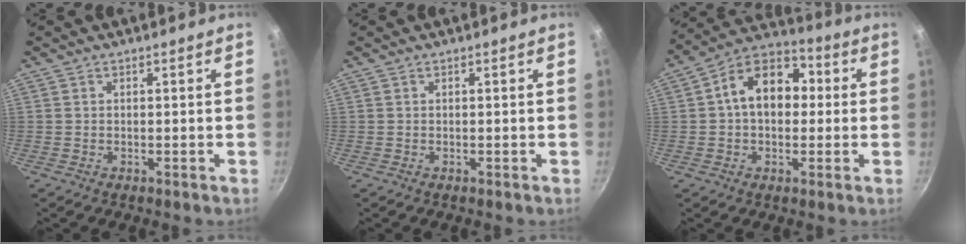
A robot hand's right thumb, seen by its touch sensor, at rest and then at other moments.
{"total": 0.0}
{"total": 14.0, "force": [1.4, 9.8, 9.8], "torque": [-0.111, 0.035, 0.000]}